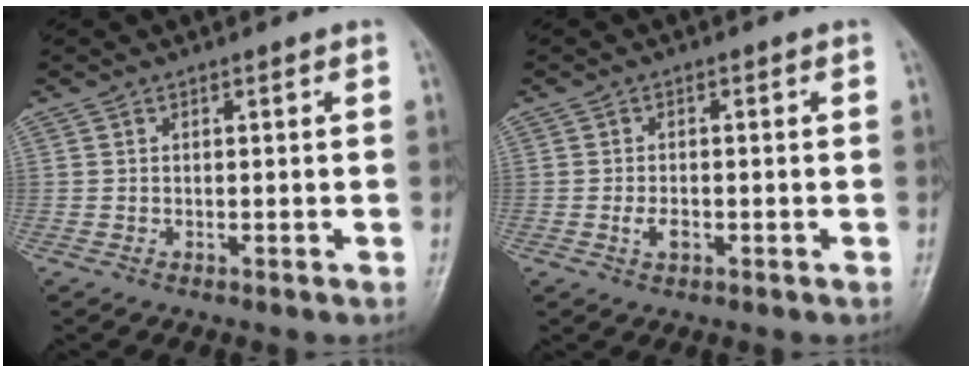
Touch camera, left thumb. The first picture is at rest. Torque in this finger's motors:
{"motor_torque": [-0.19, 0.30, 0.33, 0.05, 0.01]}